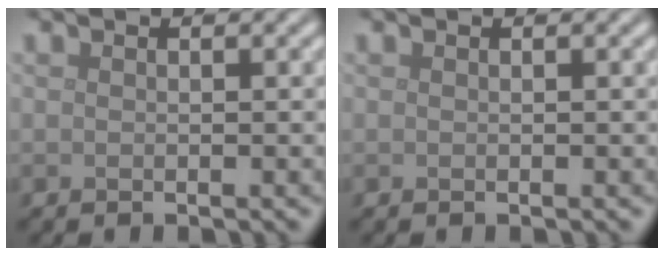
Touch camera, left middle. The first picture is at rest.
{"total": 0.0}